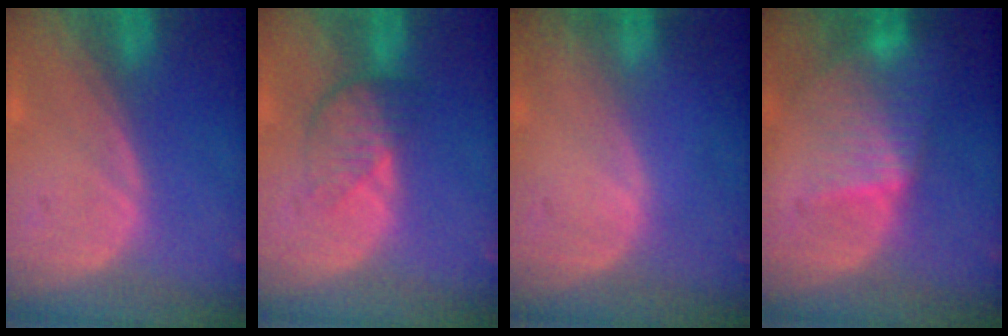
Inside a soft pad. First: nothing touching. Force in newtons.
{"total": 4.2, "press": 3.7, "slide": 1.9}
{"total": 0.0}
{"total": 5.4, "press": 5.3, "slide": 0.5}